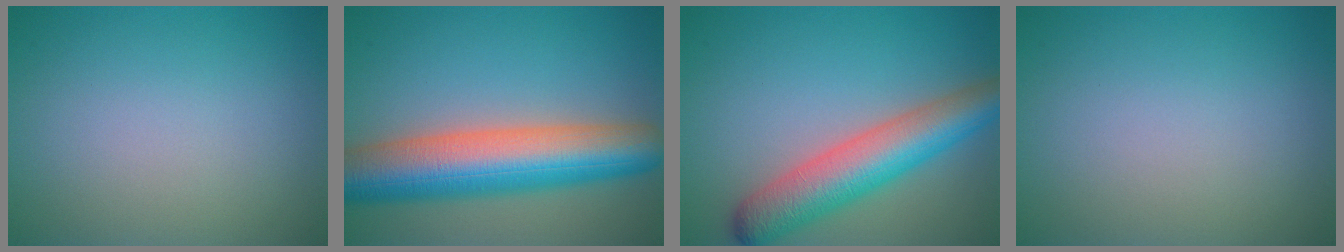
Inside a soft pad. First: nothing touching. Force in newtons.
{"total": 10.9, "press": 10.9, "slide": 0.1}
{"total": 7.2, "press": 7.2, "slide": 0.3}
{"total": 0.0}